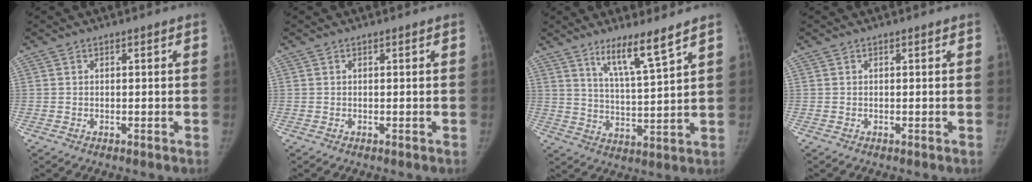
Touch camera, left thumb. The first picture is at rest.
{"total": 0.0}
{"total": 8.8, "force": [6.2, 0.3, 6.3], "torque": [-0.109, -0.051, 0.115]}
{"total": 0.0}